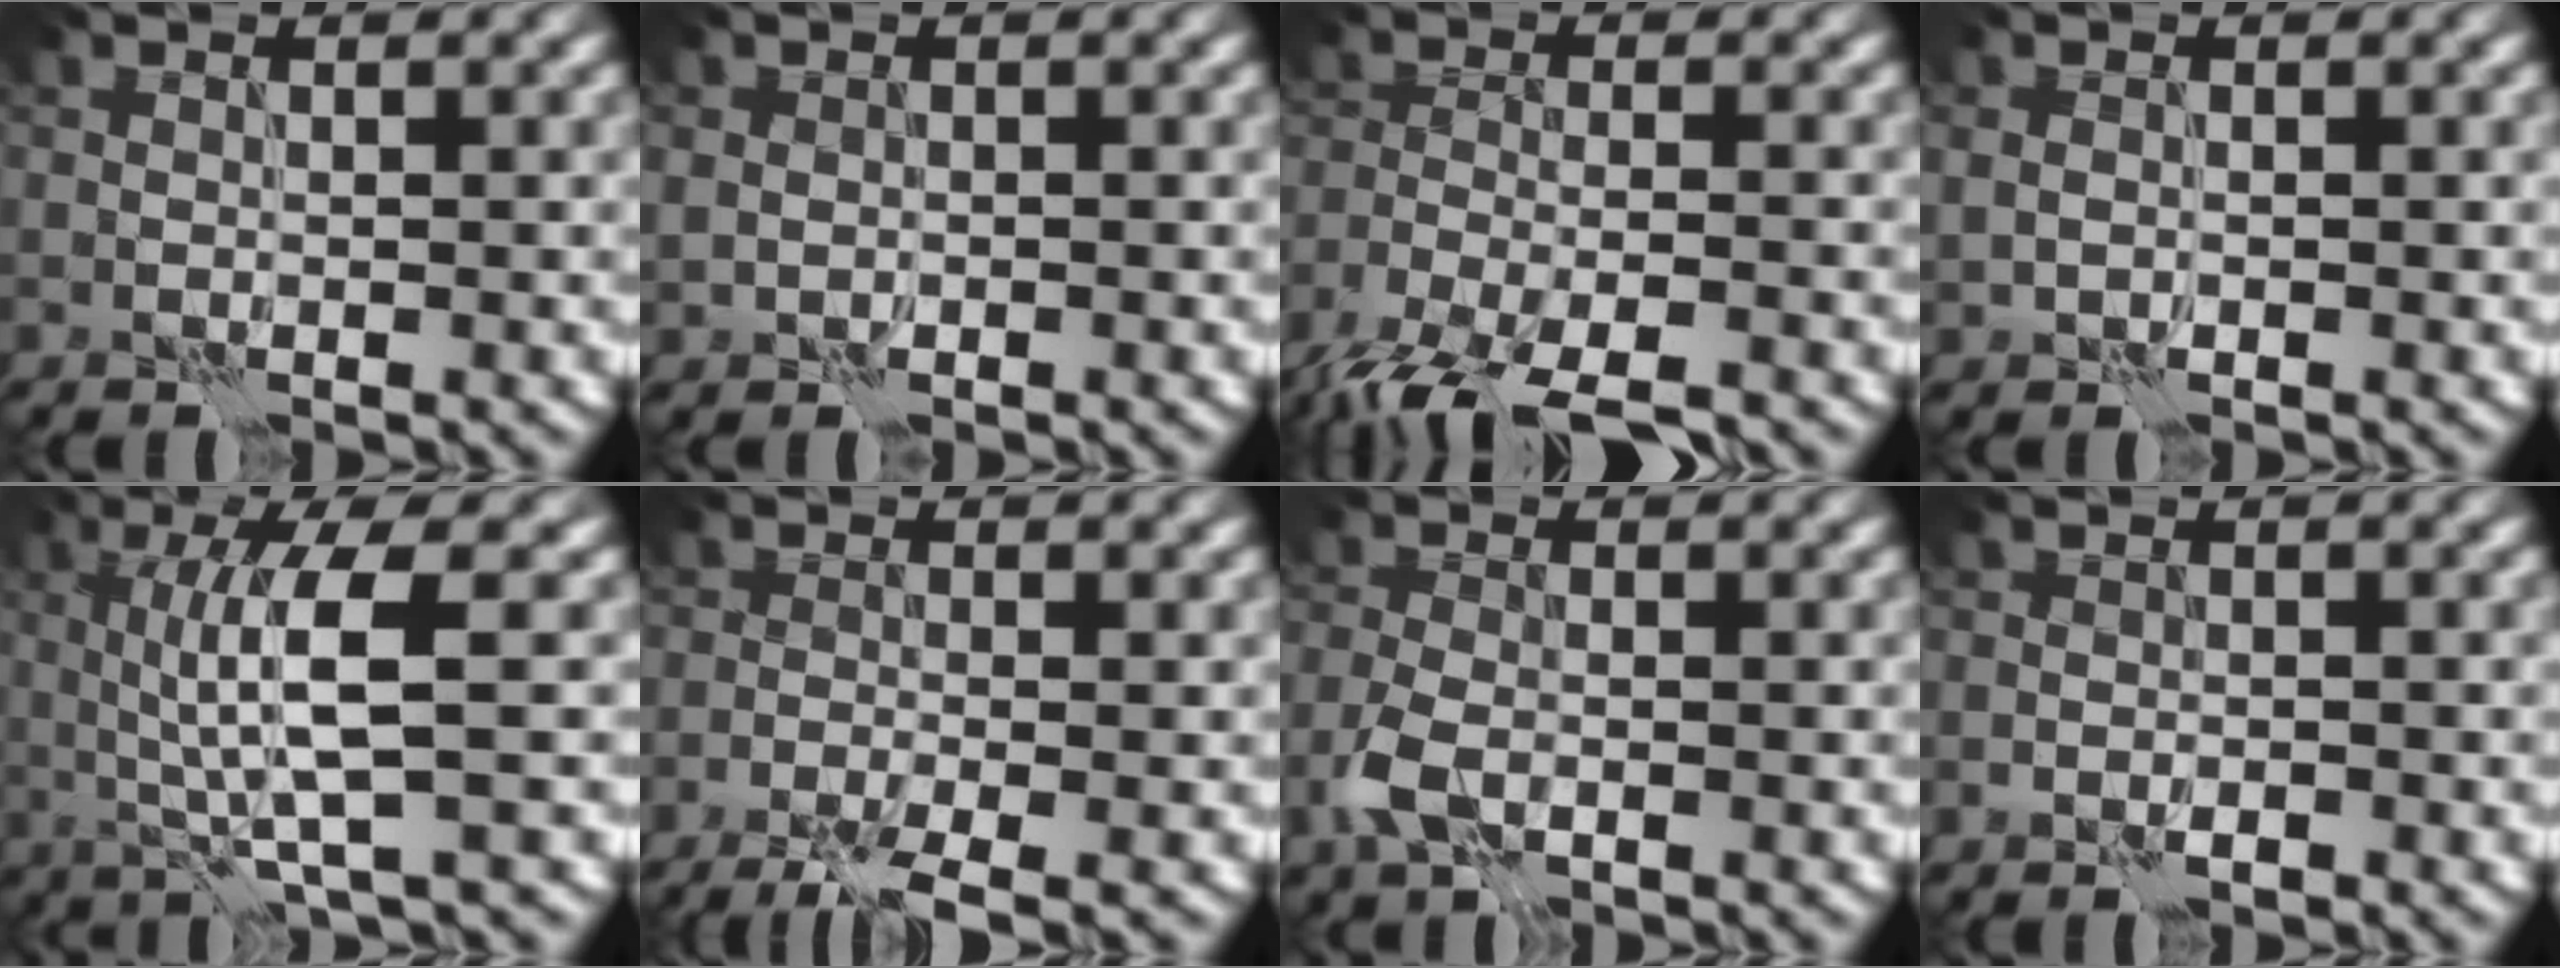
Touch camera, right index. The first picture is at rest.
{"total": 1.2, "force": [0.0, 1.1, 0.4], "torque": [-0.004, -0.004, -0.001]}
{"total": 9.0, "force": [-7.5, 2.2, 4.4], "torque": [-0.081, -0.027, -0.130]}
{"total": 1.0, "force": [0.1, 0.8, 0.6], "torque": [-0.009, -0.001, 0.005]}
{"total": 6.2, "force": [0.6, 1.1, 6.0], "torque": [-0.113, -0.001, 0.014]}
{"total": 4.5, "force": [-3.0, 0.8, 3.3], "torque": [-0.059, -0.005, -0.060]}
{"total": 3.0, "force": [-1.3, 1.6, 2.1], "torque": [-0.053, -0.004, -0.031]}
{"total": 1.0, "force": [-0.7, 0.5, 0.6], "torque": [-0.011, 0.001, -0.013]}